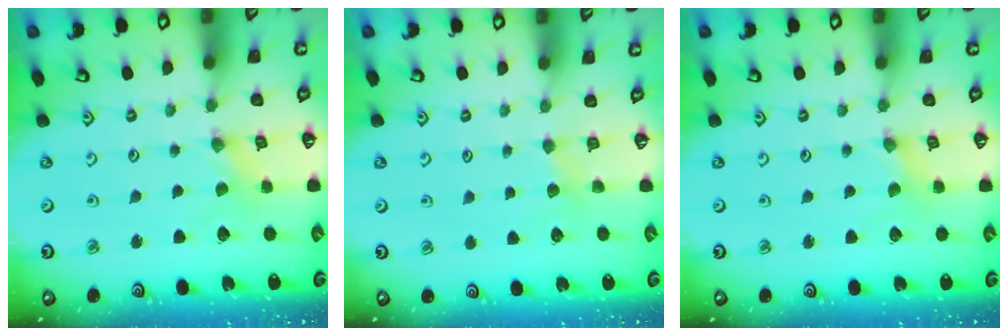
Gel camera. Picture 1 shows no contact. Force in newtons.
{"total": 2.3, "press": 2.2, "slide": 0.4}
{"total": 1.6, "press": 1.5, "slide": 0.3}